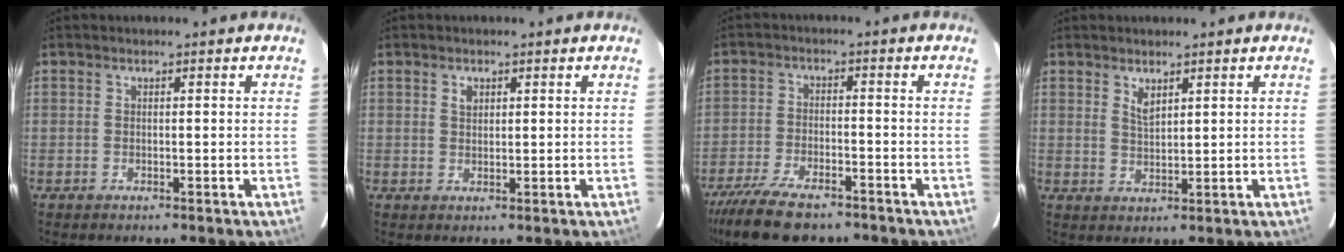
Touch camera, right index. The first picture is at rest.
{"total": 1.7, "force": [0.8, 1.2, 0.9], "torque": [-0.015, 0.006, 0.013]}
{"total": 13.3, "force": [-10.4, 4.7, 6.7], "torque": [-0.159, -0.027, -0.181]}
{"total": 2.6, "force": [1.8, 1.0, 1.6], "torque": [-0.030, -0.003, 0.032]}